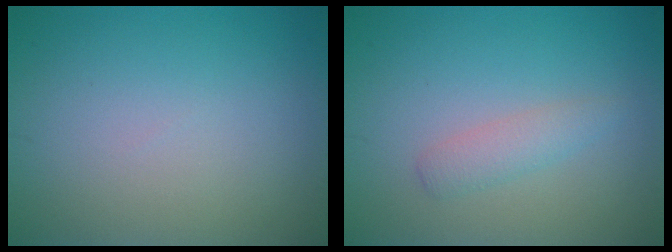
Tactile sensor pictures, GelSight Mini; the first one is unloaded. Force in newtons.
{"total": 1.7, "press": 1.7, "slide": 0.1}